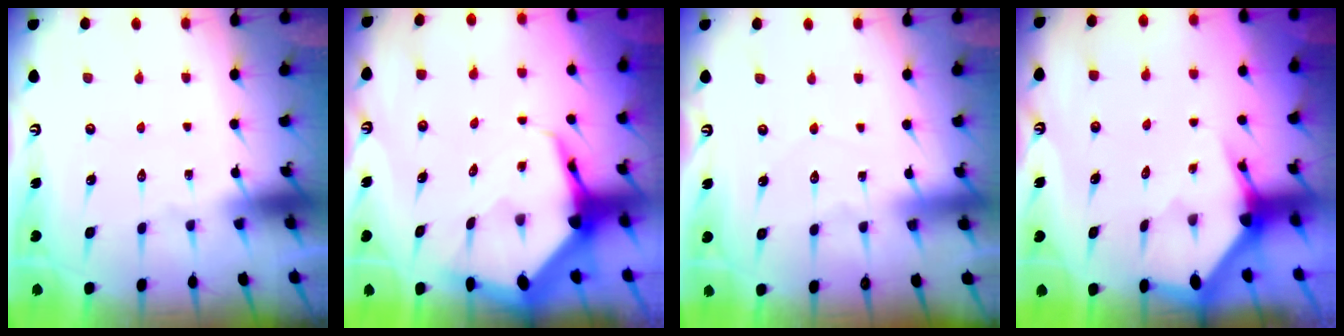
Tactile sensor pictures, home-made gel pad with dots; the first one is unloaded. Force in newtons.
{"total": 7.8, "press": 7.8, "slide": 0.8}
{"total": 2.9, "press": 2.9, "slide": 0.4}
{"total": 3.1, "press": 3.1, "slide": 0.2}